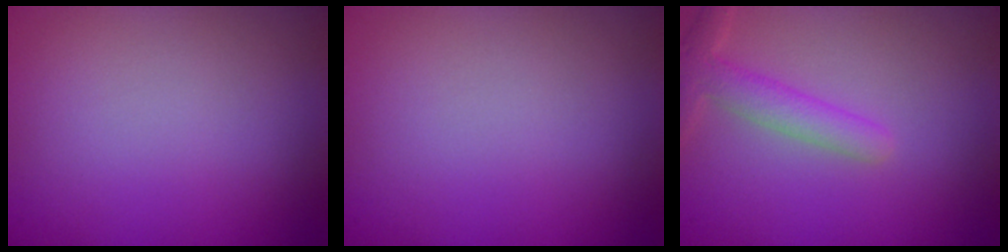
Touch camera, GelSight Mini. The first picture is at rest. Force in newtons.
{"total": 0.0}
{"total": 3.0, "press": 3.0, "slide": 0.2}